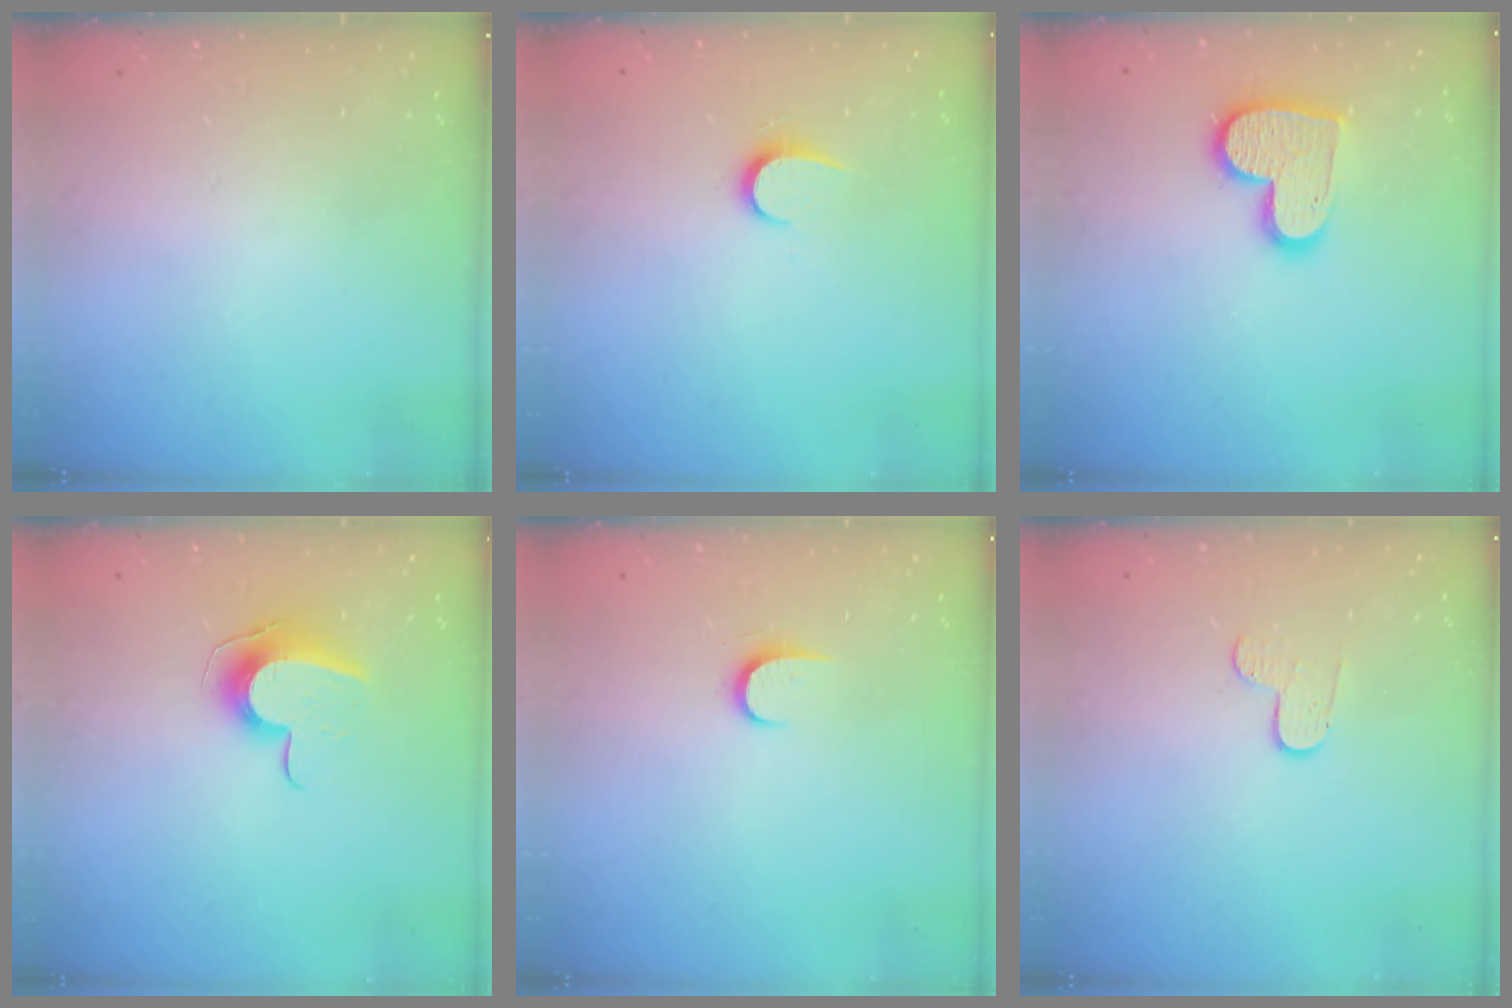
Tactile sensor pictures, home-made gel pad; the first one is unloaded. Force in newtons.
{"total": 6.1, "press": 6.1, "slide": 0.7}
{"total": 13.0, "press": 13.0, "slide": 1.1}
{"total": 10.0, "press": 9.9, "slide": 0.9}
{"total": 5.4, "press": 5.4, "slide": 0.7}
{"total": 6.8, "press": 6.8, "slide": 0.5}